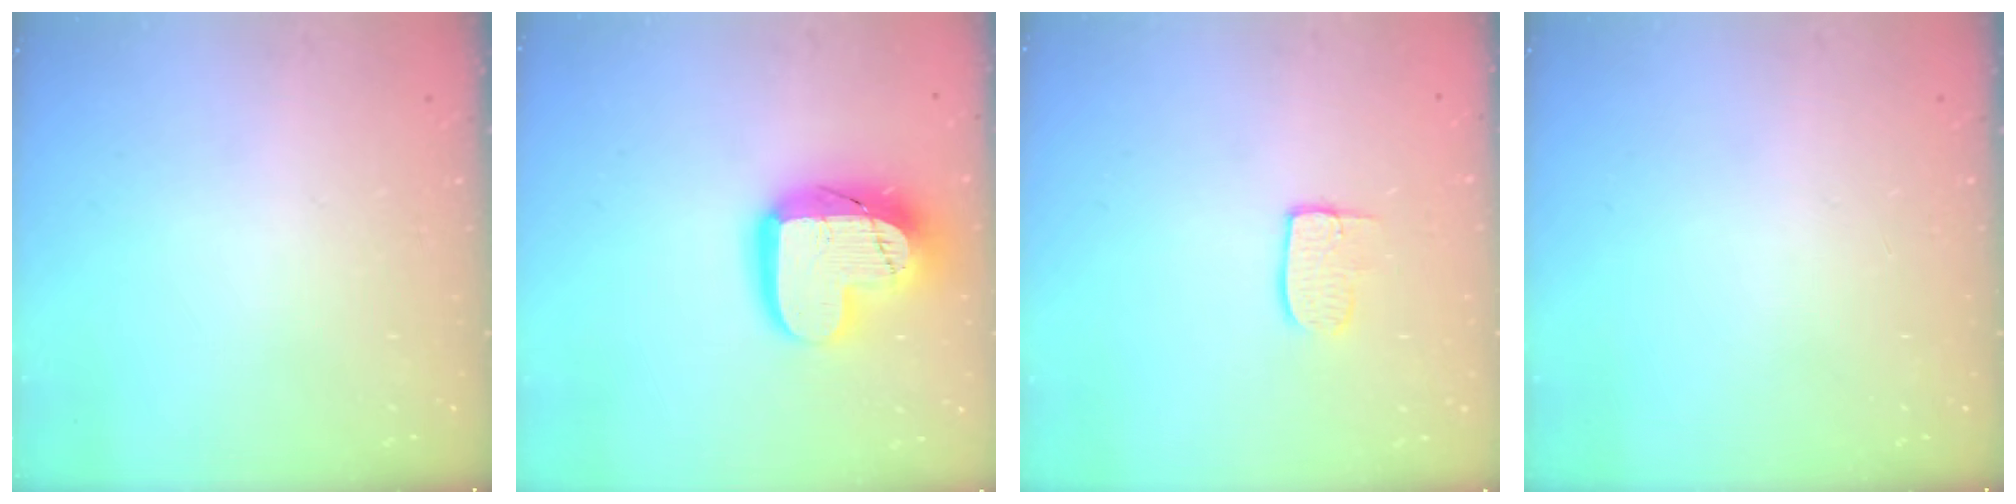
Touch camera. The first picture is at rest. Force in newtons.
{"total": 18.4, "press": 18.3, "slide": 1.4}
{"total": 7.0, "press": 7.0, "slide": 0.3}
{"total": 0.0}